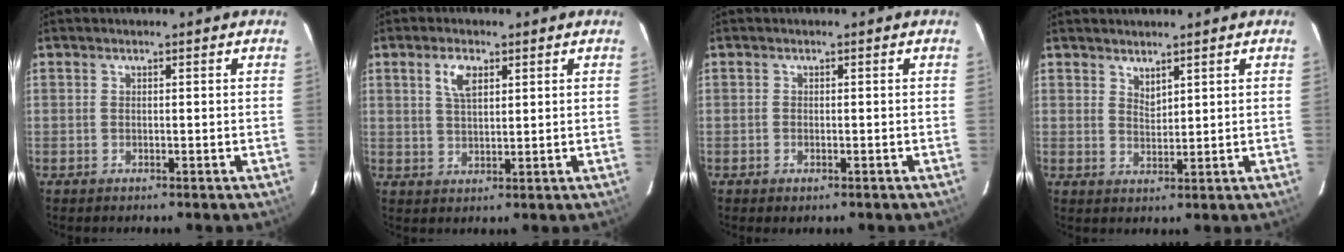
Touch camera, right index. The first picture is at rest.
{"total": 4.5, "force": [2.1, 2.1, 3.4], "torque": [-0.062, 0.008, 0.041]}
{"total": 1.0, "force": [-0.6, 0.6, 0.6], "torque": [-0.009, -0.002, -0.010]}
{"total": 2.4, "force": [2.1, 0.7, 0.9], "torque": [-0.012, 0.001, 0.039]}